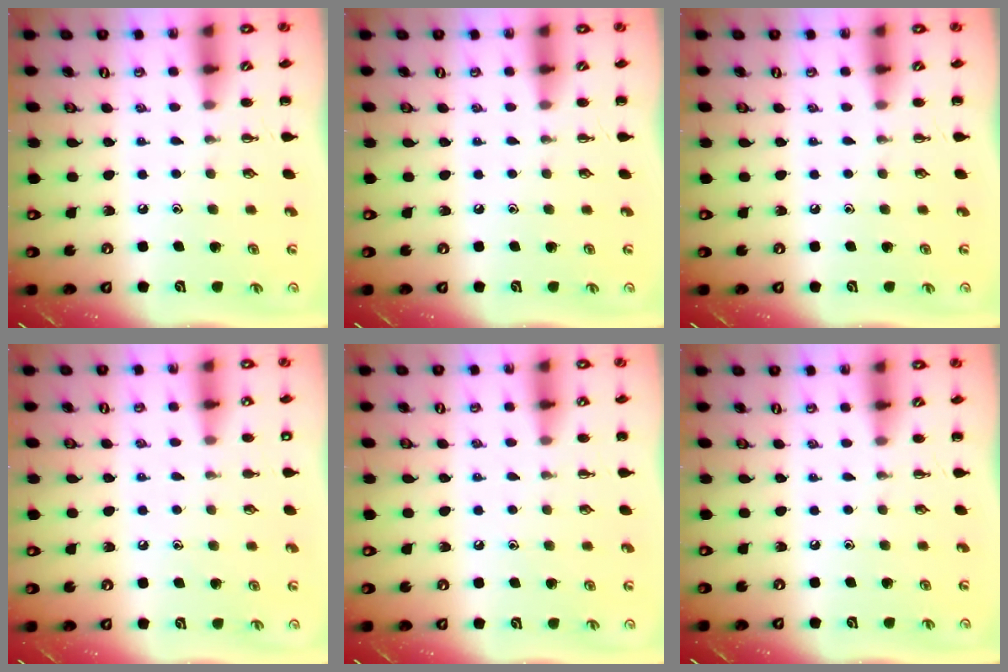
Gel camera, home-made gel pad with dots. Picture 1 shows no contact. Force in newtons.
{"total": 0.0}
{"total": 0.0}
{"total": 6.7, "press": 6.3, "slide": 2.2}
{"total": 6.0, "press": 5.8, "slide": 1.6}
{"total": 0.0}